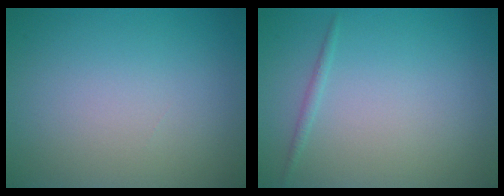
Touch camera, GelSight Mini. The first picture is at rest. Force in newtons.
{"total": 0.7, "press": 0.7, "slide": 0.0}